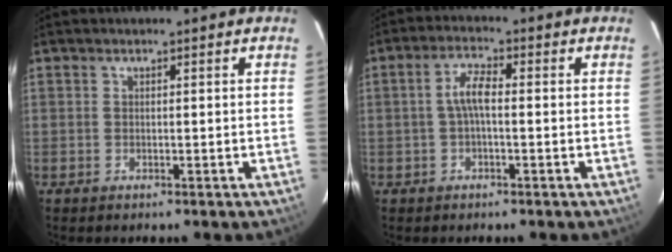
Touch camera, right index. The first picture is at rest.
{"total": 3.8, "force": [-0.4, 1.1, 3.6], "torque": [-0.072, 0.013, -0.009]}